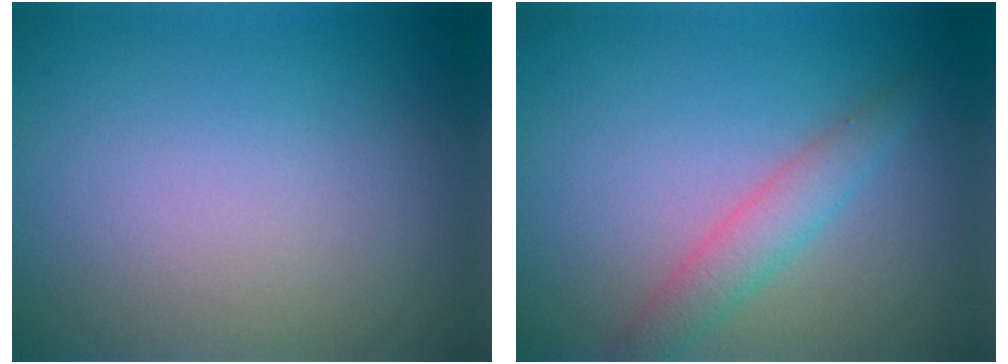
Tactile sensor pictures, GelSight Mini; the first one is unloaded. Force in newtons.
{"total": 2.7, "press": 2.7, "slide": 0.1}